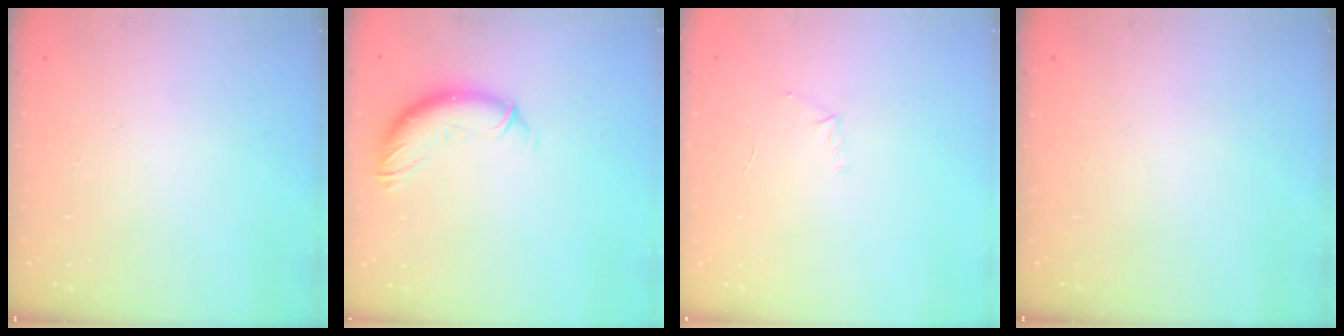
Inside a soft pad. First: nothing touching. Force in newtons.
{"total": 10.7, "press": 10.6, "slide": 1.0}
{"total": 4.7, "press": 4.5, "slide": 1.3}
{"total": 0.0}